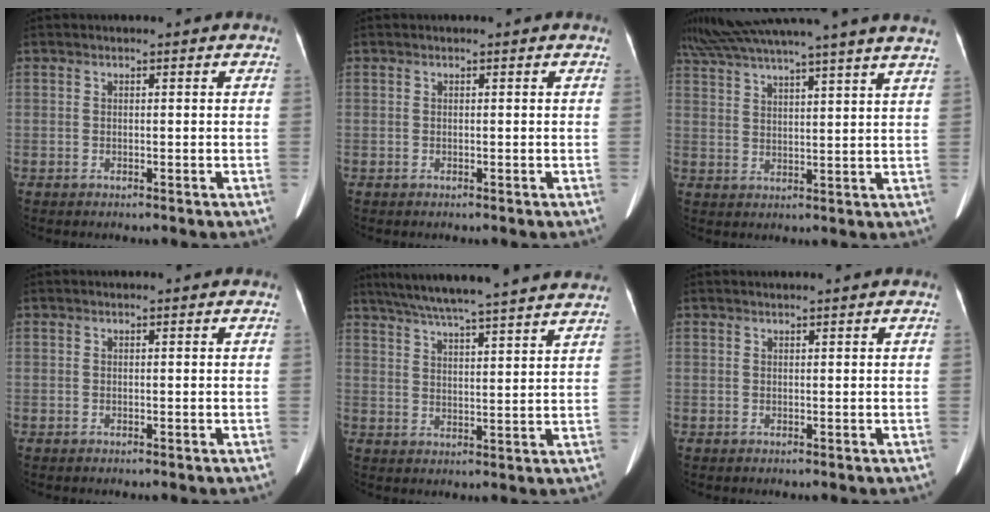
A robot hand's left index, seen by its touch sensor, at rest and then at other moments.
{"total": 0.0}
{"total": 23.8, "force": [20.5, -0.6, 12.0], "torque": [-0.218, 0.011, 0.287]}
{"total": 0.0}
{"total": 22.4, "force": [19.8, 0.4, 10.3], "torque": [-0.172, 0.014, 0.268]}
{"total": 1.1, "force": [0.9, -0.2, 0.5], "torque": [-0.008, 0.010, 0.021]}